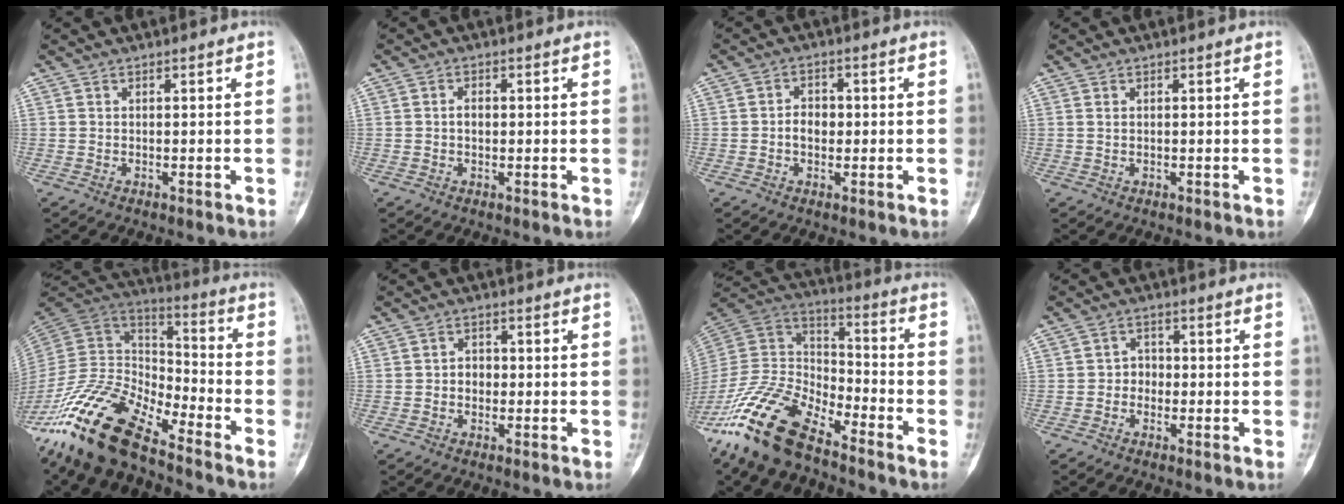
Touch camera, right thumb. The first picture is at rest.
{"total": 2.0, "force": [-0.1, 1.4, 1.4], "torque": [-0.017, 0.005, -0.003]}
{"total": 3.7, "force": [-0.4, 2.8, 2.3], "torque": [-0.021, 0.011, -0.013]}
{"total": 0.6, "force": [0.2, 0.3, 0.4], "torque": [-0.012, 0.005, 0.006]}
{"total": 18.3, "force": [-13.7, 6.0, 10.5], "torque": [-0.192, 0.074, -0.269]}
{"total": 2.7, "force": [-0.3, 2.3, 1.4], "torque": [-0.002, 0.008, -0.013]}
{"total": 17.7, "force": [-12.9, 6.8, 10.0], "torque": [-0.189, 0.066, -0.252]}
{"total": 2.6, "force": [-0.7, 2.3, 1.0], "torque": [0.010, 0.011, -0.022]}